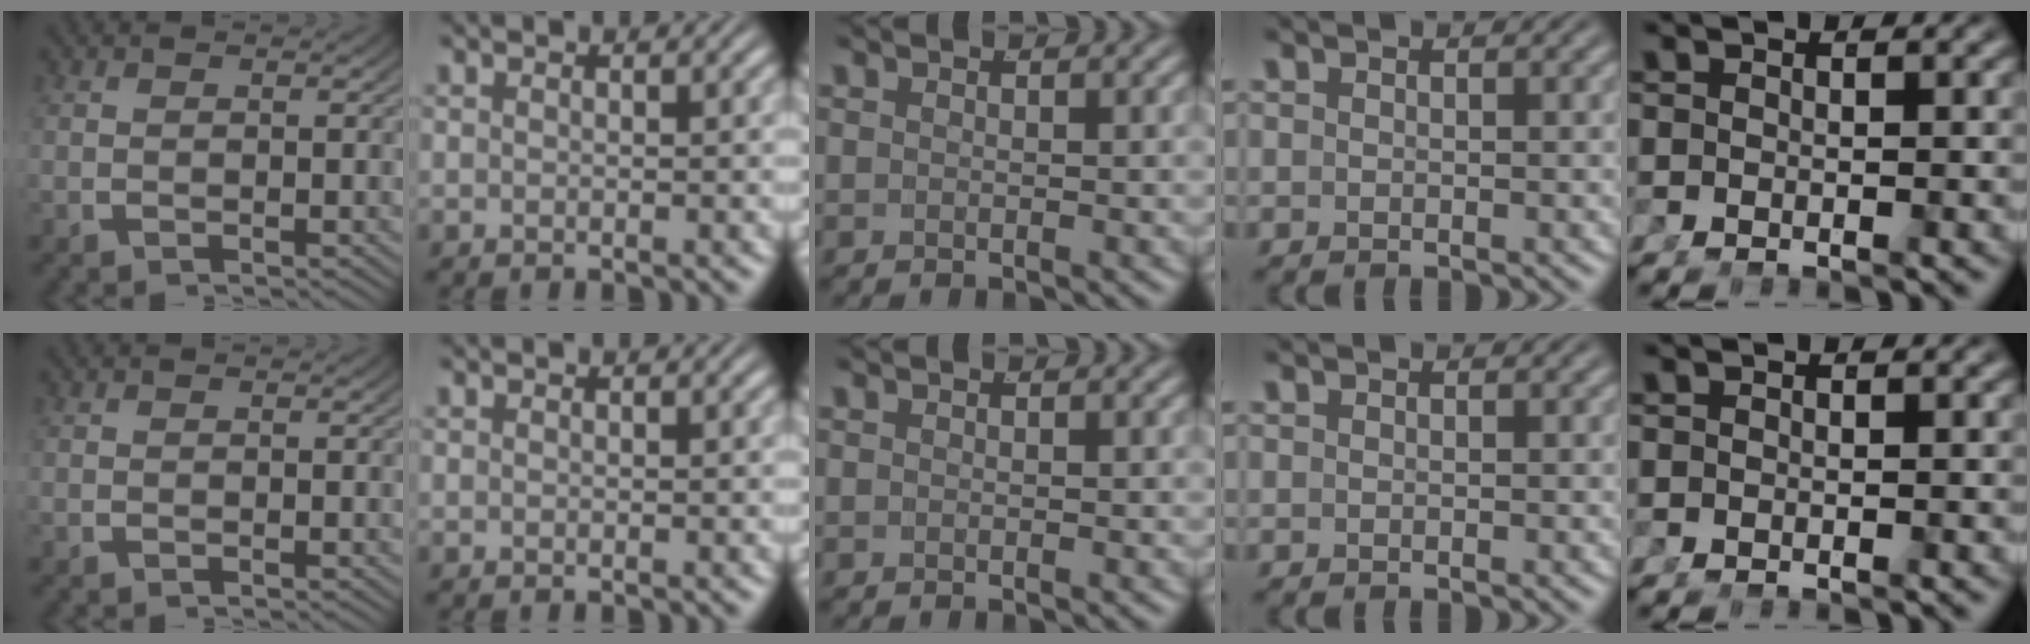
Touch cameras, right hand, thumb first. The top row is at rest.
{}